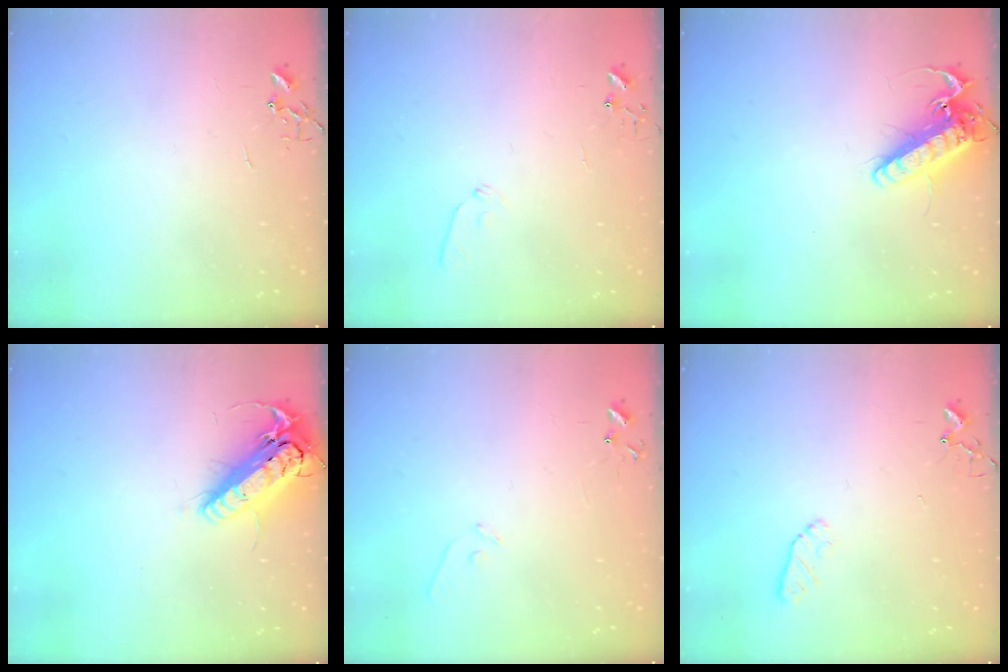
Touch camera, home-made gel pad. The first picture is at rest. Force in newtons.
{"total": 5.6, "press": 5.6, "slide": 0.6}
{"total": 15.7, "press": 15.5, "slide": 2.4}
{"total": 17.8, "press": 17.5, "slide": 3.4}
{"total": 5.3, "press": 5.3, "slide": 0.4}
{"total": 5.6, "press": 5.5, "slide": 1.0}